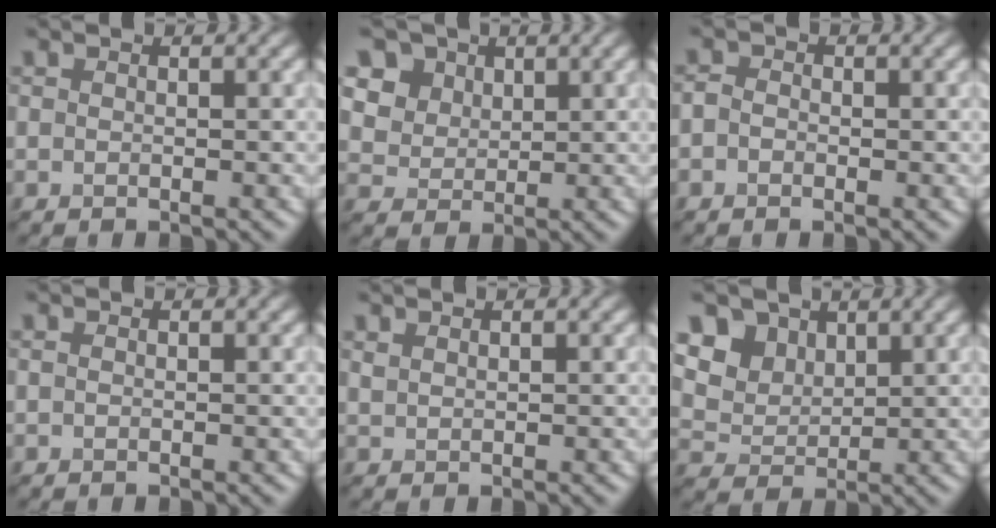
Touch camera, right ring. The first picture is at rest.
{"total": 6.5, "force": [4.4, 4.5, 1.7], "torque": [-0.082, 0.013, 0.095]}
{"total": 0.8, "force": [-0.8, 0.2, -0.2], "torque": [-0.017, 0.005, 0.002]}
{"total": 0.0}
{"total": 1.0, "force": [0.2, -0.7, -0.7], "torque": [-0.005, 0.005, 0.026]}
{"total": 6.0, "force": [3.9, 4.2, 1.7], "torque": [-0.093, 0.011, 0.098]}